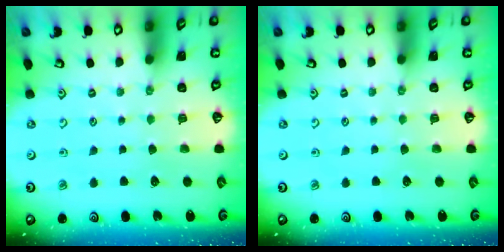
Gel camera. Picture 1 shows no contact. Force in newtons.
{"total": 0.0}